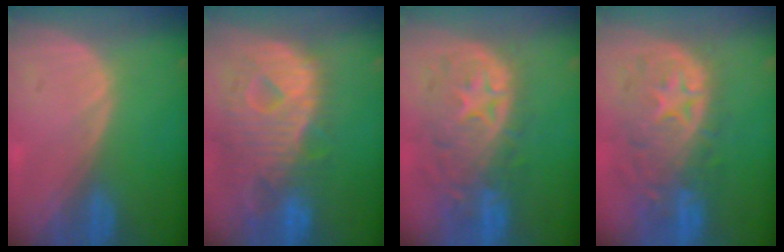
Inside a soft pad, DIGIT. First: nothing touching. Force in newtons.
{"total": 12.8, "press": 11.0, "slide": 6.6}
{"total": 11.0, "press": 9.7, "slide": 5.2}
{"total": 11.0, "press": 9.7, "slide": 5.2}